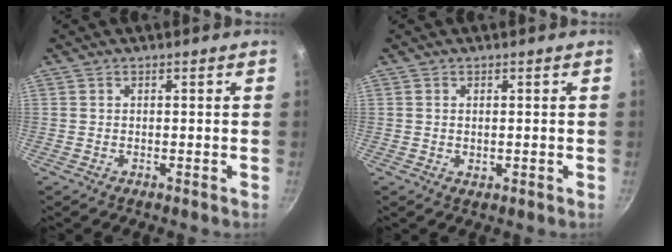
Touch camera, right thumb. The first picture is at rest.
{"total": 1.1, "force": [0.1, 0.6, 0.8], "torque": [-0.013, -0.001, 0.002]}